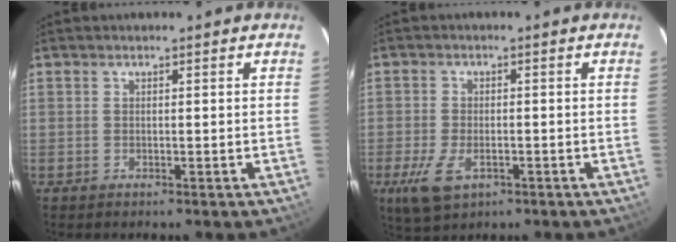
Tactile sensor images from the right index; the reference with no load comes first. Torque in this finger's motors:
{"motor_torque": [0.50, -0.30, 0.39, 0.08]}